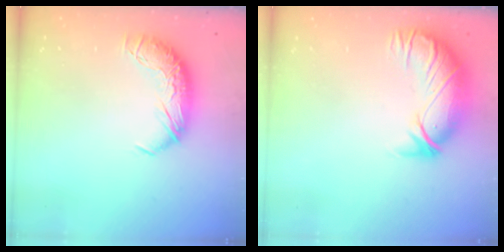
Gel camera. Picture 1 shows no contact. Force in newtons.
{"total": 3.0, "press": 0.5, "slide": 2.9}